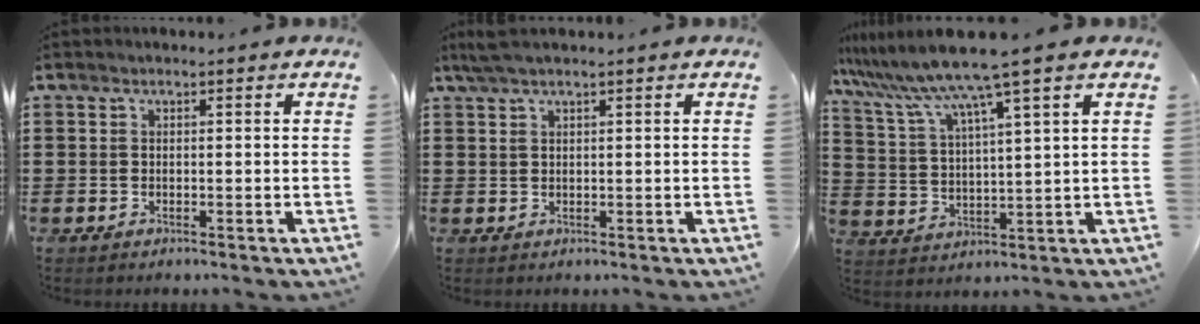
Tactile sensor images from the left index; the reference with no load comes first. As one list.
[{"total": 2.0, "force": [1.3, 0.1, 1.6], "torque": [-0.032, 0.001, 0.024]}, {"total": 9.0, "force": [7.1, -1.1, 5.3], "torque": [-0.136, -0.046, 0.113]}]